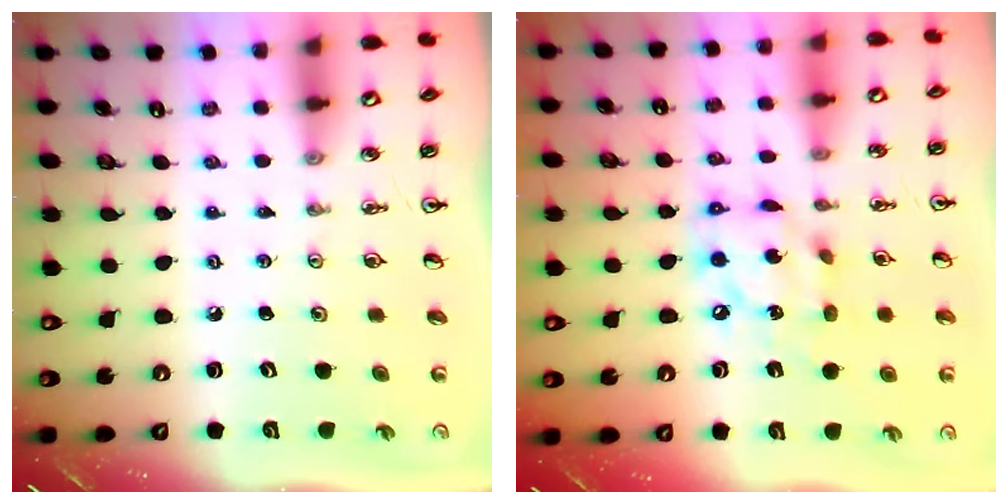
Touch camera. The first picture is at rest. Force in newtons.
{"total": 14.1, "press": 14.0, "slide": 1.2}